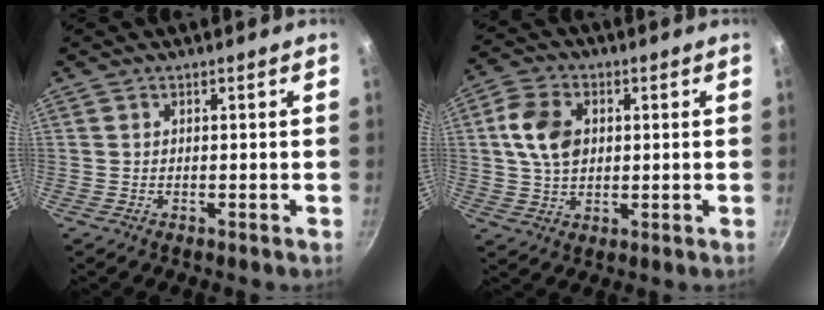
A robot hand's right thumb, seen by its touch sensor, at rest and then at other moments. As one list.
[{"total": 9.4, "force": [1.6, 6.7, 6.3], "torque": [-0.104, 0.010, 0.024]}]